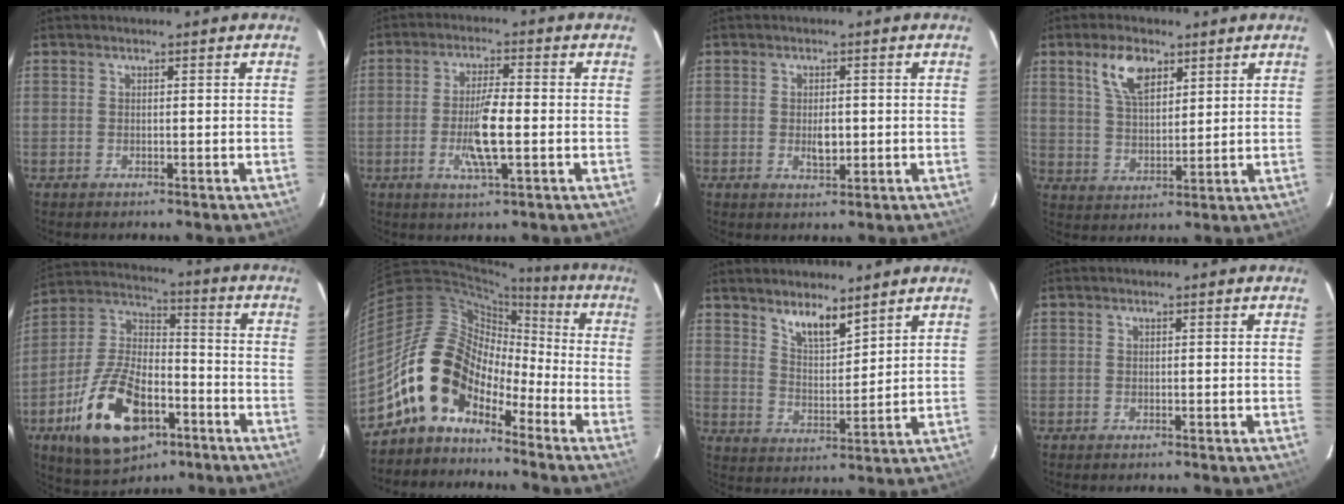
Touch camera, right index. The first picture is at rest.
{"total": 7.6, "force": [-1.8, 1.3, 7.3], "torque": [-0.140, -0.005, -0.034]}
{"total": 3.2, "force": [-0.4, 1.7, 2.7], "torque": [-0.045, -0.003, -0.004]}
{"total": 8.2, "force": [4.5, 4.1, 5.5], "torque": [-0.105, 0.012, 0.088]}
{"total": 19.6, "force": [-8.9, 10.1, 14.2], "torque": [-0.293, 0.003, -0.146]}
{"total": 12.8, "force": [-7.9, 8.0, 6.1], "torque": [-0.103, 0.027, -0.153]}
{"total": 6.9, "force": [5.4, 1.9, 3.8], "torque": [-0.062, -0.004, 0.101]}
{"total": 0.0}